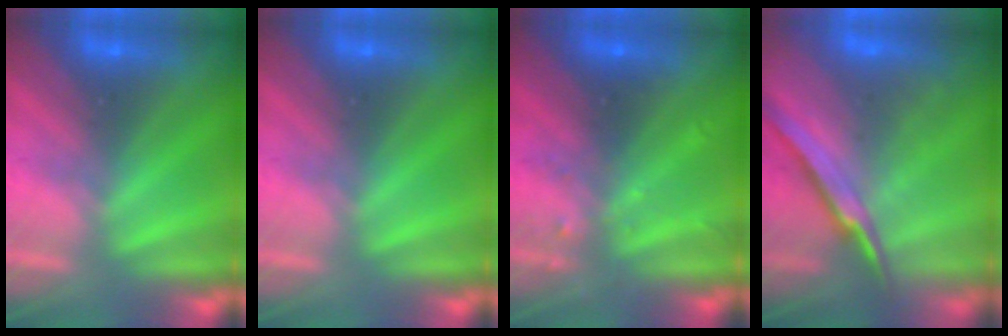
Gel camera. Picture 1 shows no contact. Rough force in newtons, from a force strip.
{"total": 0.0}
{"total": 2.4}
{"total": 5.8}